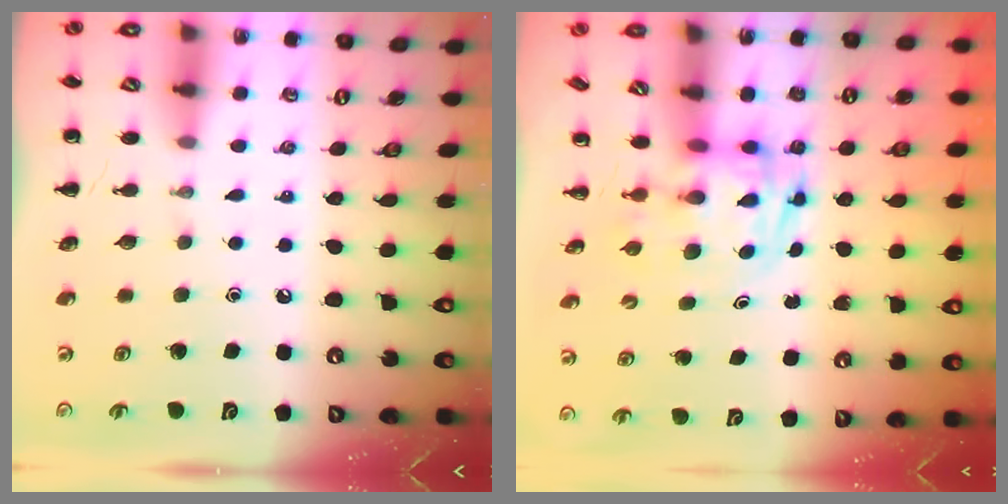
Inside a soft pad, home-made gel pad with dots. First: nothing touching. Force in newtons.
{"total": 2.8, "press": 2.7, "slide": 0.5}